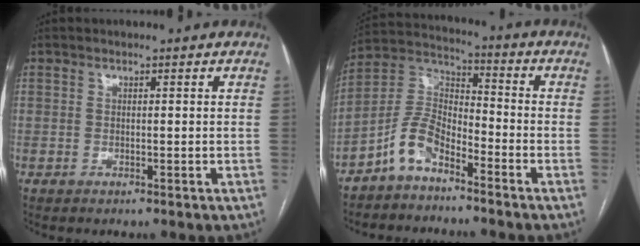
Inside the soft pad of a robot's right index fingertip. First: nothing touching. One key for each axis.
{"total": 7.8, "fx": -5.3, "fy": 3.3, "fz": 4.8, "tx": -0.102, "ty": 0.024, "tz": -0.107}